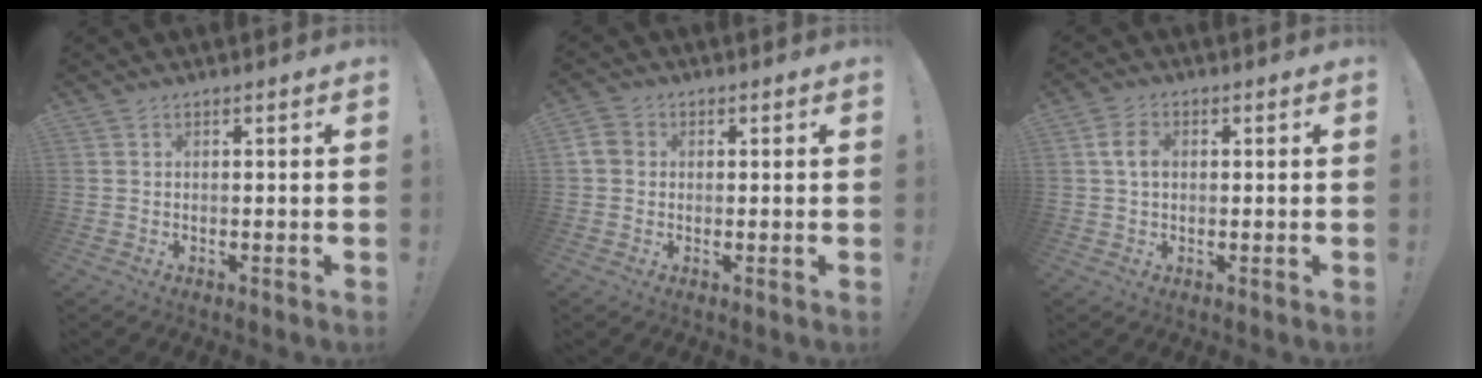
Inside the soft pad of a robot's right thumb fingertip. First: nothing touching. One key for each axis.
{"total": 4.7, "fx": 0.3, "fy": 4.0, "fz": 2.4, "tx": -0.048, "ty": 0.012, "tz": 0.008}
{"total": 5.4, "fx": 0.8, "fy": 3.8, "fz": 3.7, "tx": -0.068, "ty": 0.013, "tz": 0.019}